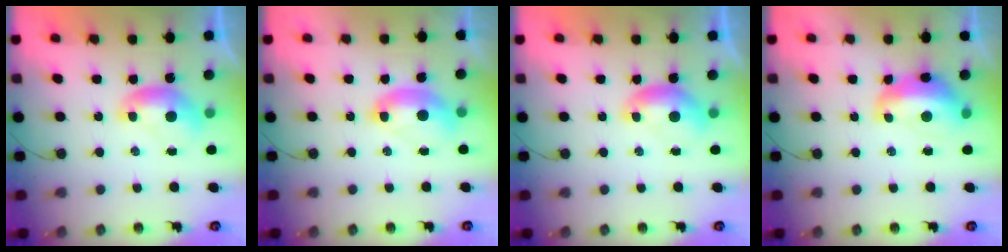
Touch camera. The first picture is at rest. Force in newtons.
{"total": 2.6, "press": 2.6, "slide": 0.6}
{"total": 0.0}
{"total": 5.5, "press": 5.3, "slide": 1.4}